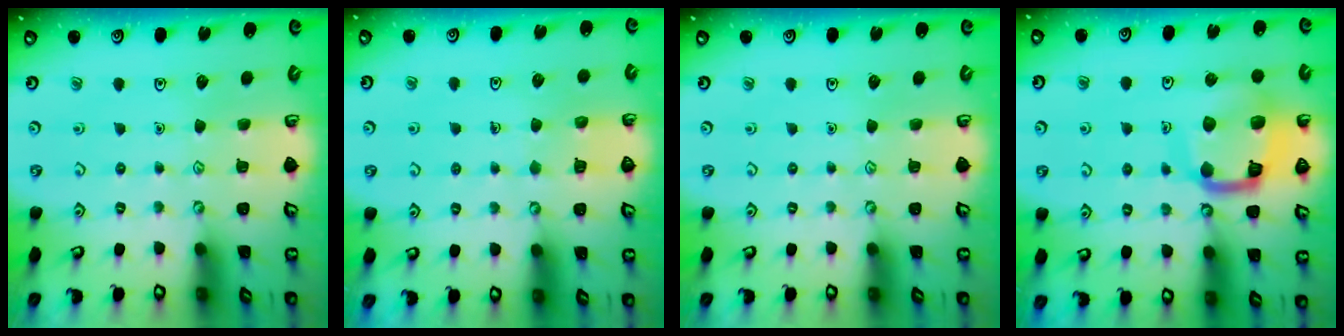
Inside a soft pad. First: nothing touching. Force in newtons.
{"total": 3.9, "press": 3.8, "slide": 0.3}
{"total": 0.0}
{"total": 13.5, "press": 13.4, "slide": 1.3}